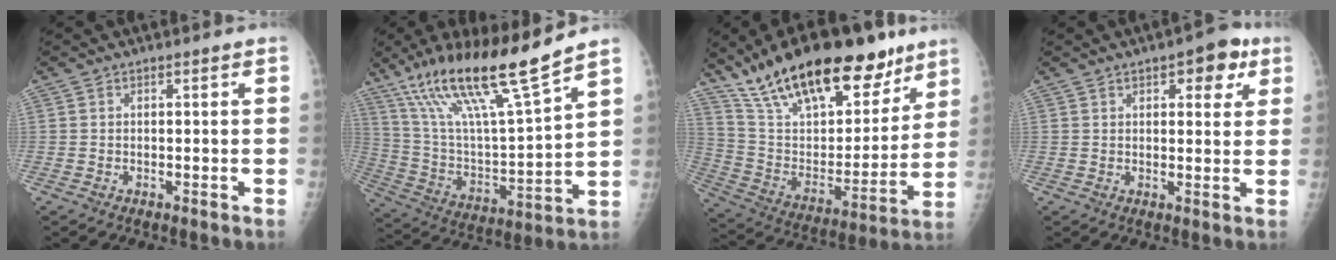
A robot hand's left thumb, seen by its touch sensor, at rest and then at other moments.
{"total": 21.0, "force": [14.7, 2.2, 14.9], "torque": [-0.253, -0.060, 0.275]}
{"total": 29.4, "force": [20.2, 11.9, 17.7], "torque": [-0.264, -0.050, 0.340]}
{"total": 7.1, "force": [3.5, 3.4, 5.2], "torque": [-0.035, -0.009, 0.037]}